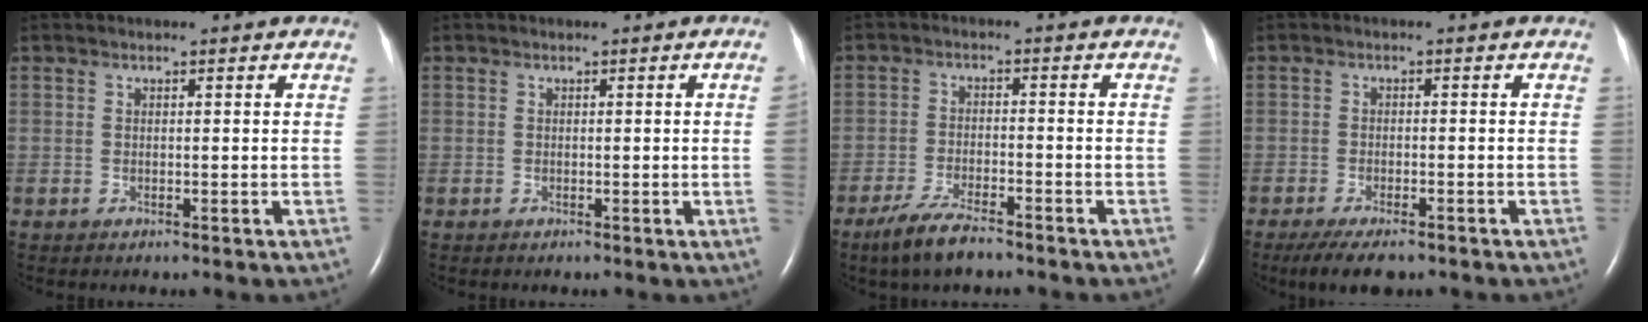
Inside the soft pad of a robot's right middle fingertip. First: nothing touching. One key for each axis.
{"total": 1.8, "fx": -0.1, "fy": -0.8, "fz": 1.6, "tx": -0.019, "ty": -0.002, "tz": 0.000}
{"total": 6.0, "fx": -4.6, "fy": 1.0, "fz": 3.7, "tx": -0.088, "ty": -0.014, "tz": -0.084}
{"total": 6.3, "fx": -4.7, "fy": 1.8, "fz": 3.7, "tx": -0.061, "ty": -0.012, "tz": -0.076}